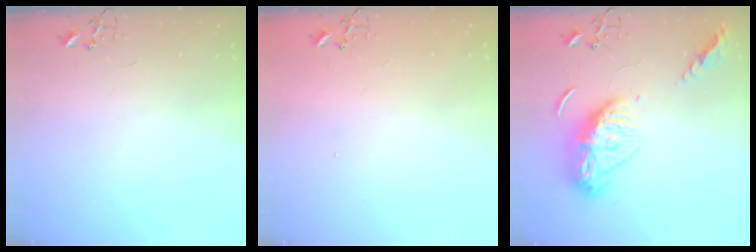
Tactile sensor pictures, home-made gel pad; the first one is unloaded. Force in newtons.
{"total": 1.3, "press": 1.2, "slide": 0.1}
{"total": 13.5, "press": 13.5, "slide": 1.2}